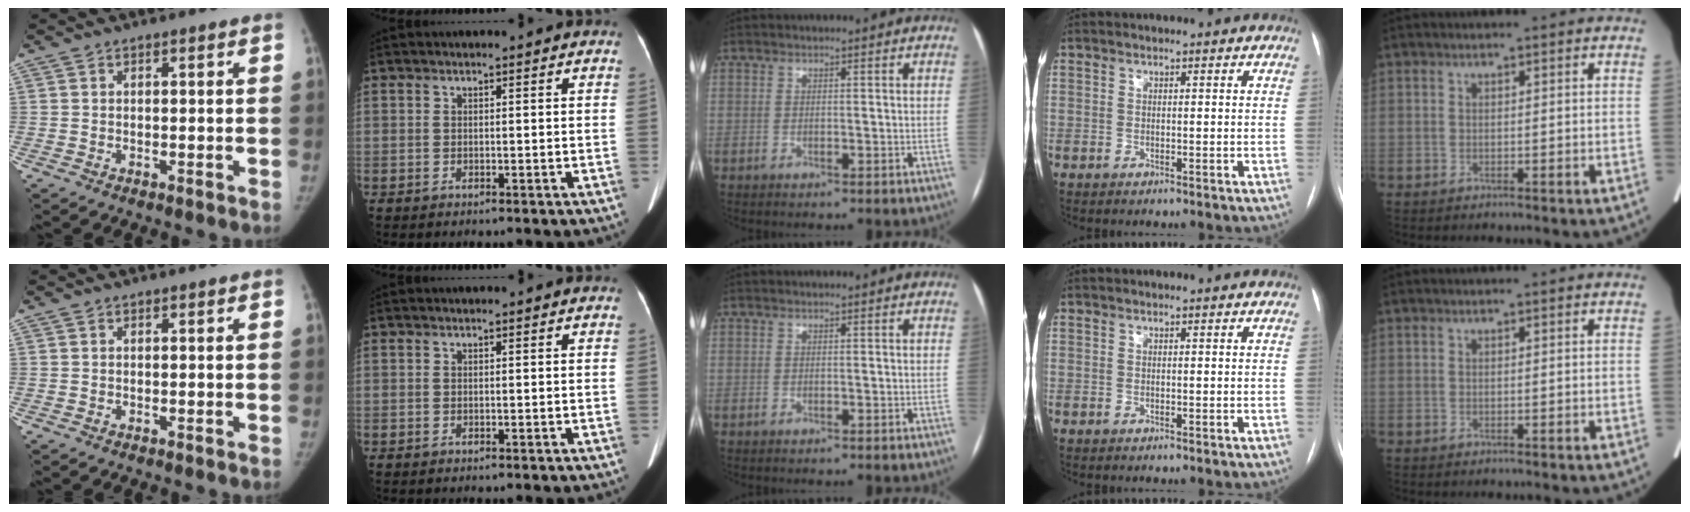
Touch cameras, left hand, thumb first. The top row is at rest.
{}